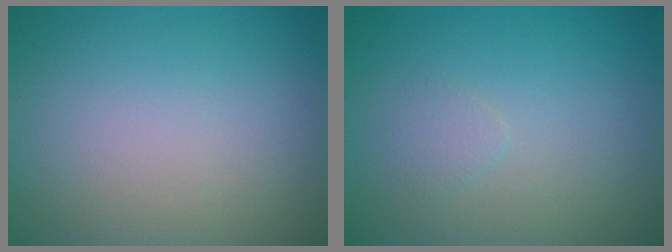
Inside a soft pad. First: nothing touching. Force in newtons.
{"total": 0.9, "press": 0.9, "slide": 0.0}